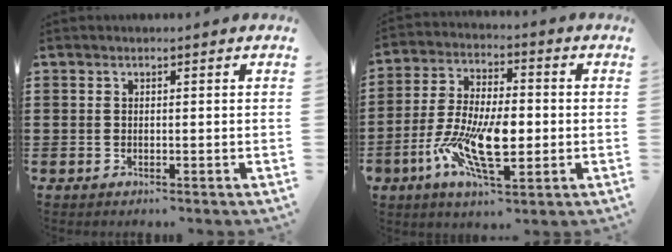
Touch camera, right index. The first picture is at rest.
{"total": 11.9, "force": [-3.4, 5.1, 10.2], "torque": [-0.222, -0.010, -0.060]}